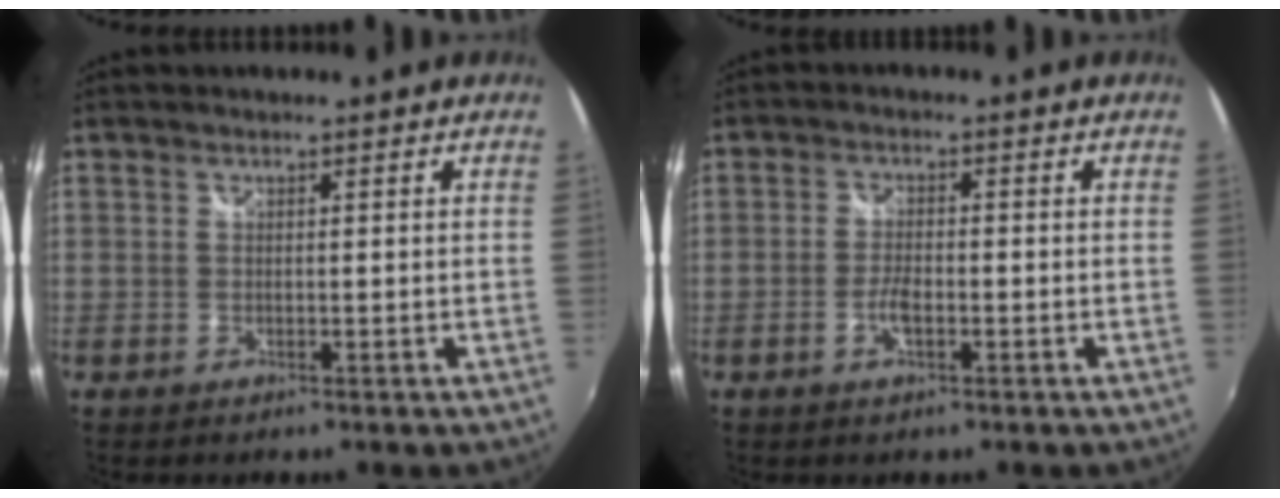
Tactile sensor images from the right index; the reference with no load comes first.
{"total": 3.4, "force": [-1.4, 1.4, 2.8], "torque": [-0.061, 0.000, -0.028]}